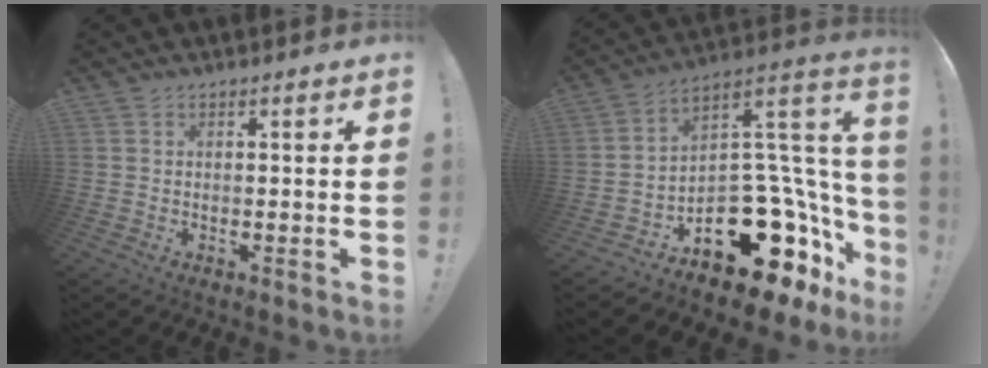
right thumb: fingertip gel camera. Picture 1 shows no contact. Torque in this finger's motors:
{"motor_torque": [2.70, 2.31, 1.23, -1.54, 0.38]}